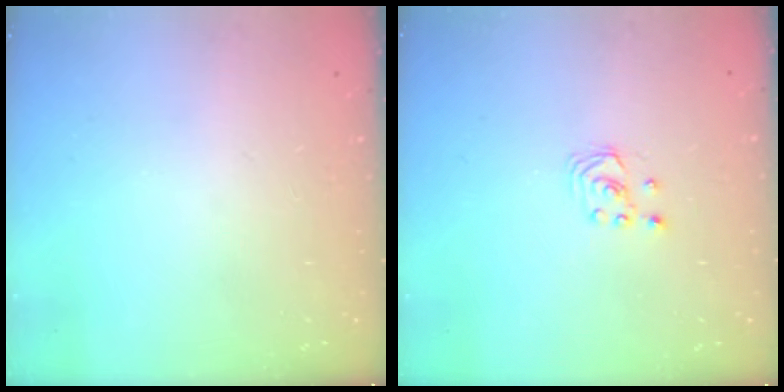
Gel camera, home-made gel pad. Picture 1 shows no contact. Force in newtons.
{"total": 1.9, "press": 1.9, "slide": 0.2}